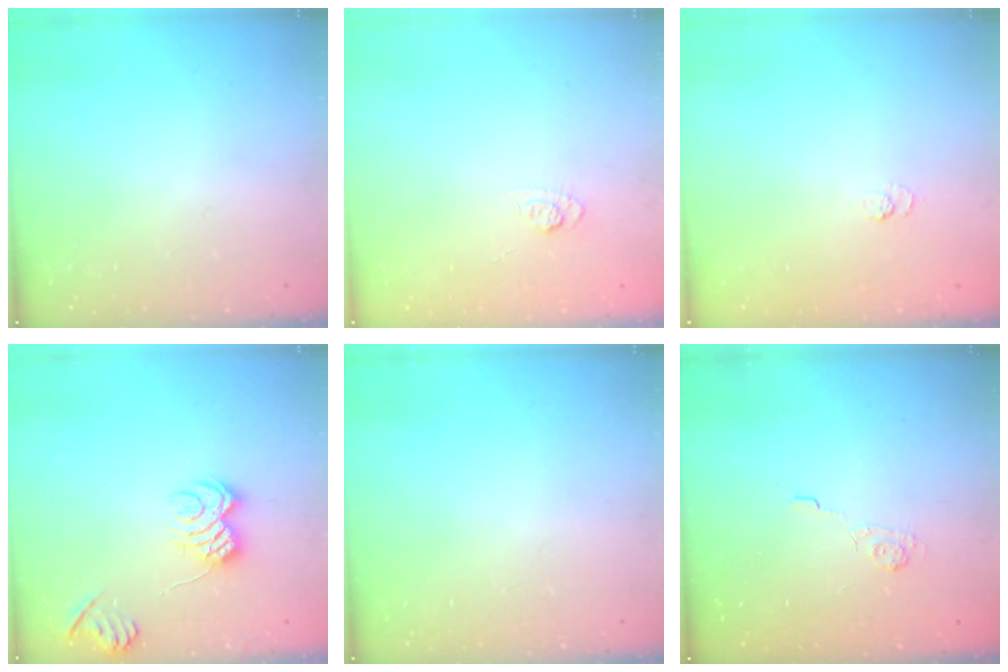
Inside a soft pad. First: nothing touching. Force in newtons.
{"total": 4.1, "press": 3.8, "slide": 1.7}
{"total": 2.0, "press": 1.5, "slide": 1.3}
{"total": 8.7, "press": 8.6, "slide": 0.8}
{"total": 0.0}
{"total": 1.9, "press": 1.3, "slide": 1.3}